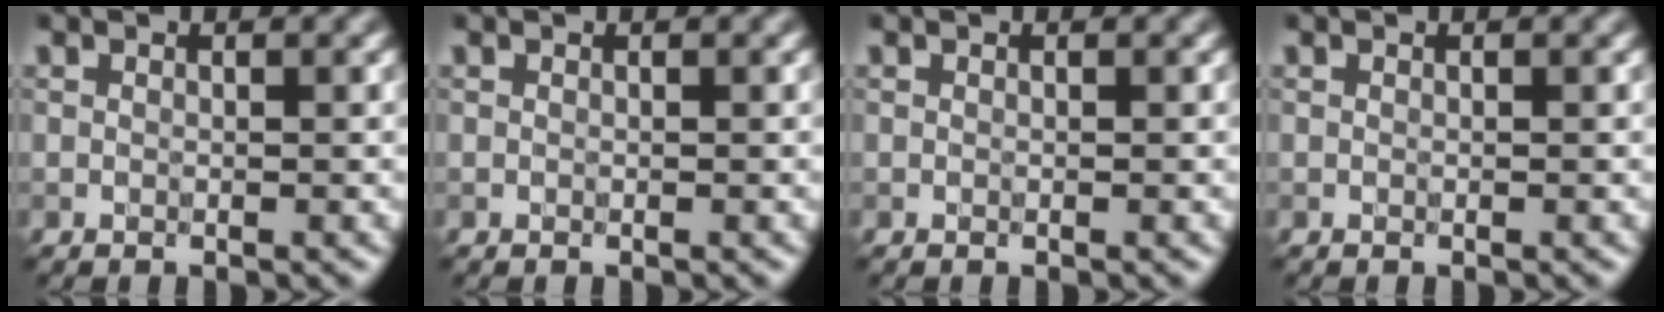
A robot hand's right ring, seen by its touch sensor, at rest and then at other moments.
{"total": 0.0}
{"total": 0.0}
{"total": 0.0}